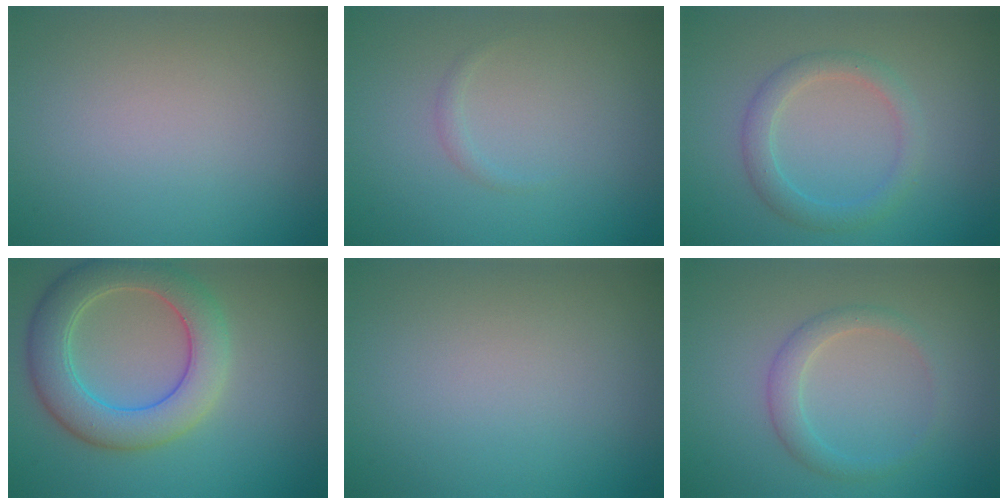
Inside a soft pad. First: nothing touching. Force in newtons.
{"total": 0.6, "press": 0.6, "slide": 0.0}
{"total": 2.5, "press": 2.5, "slide": 0.1}
{"total": 6.6, "press": 6.6, "slide": 0.4}
{"total": 0.0}
{"total": 2.1, "press": 2.1, "slide": 0.1}